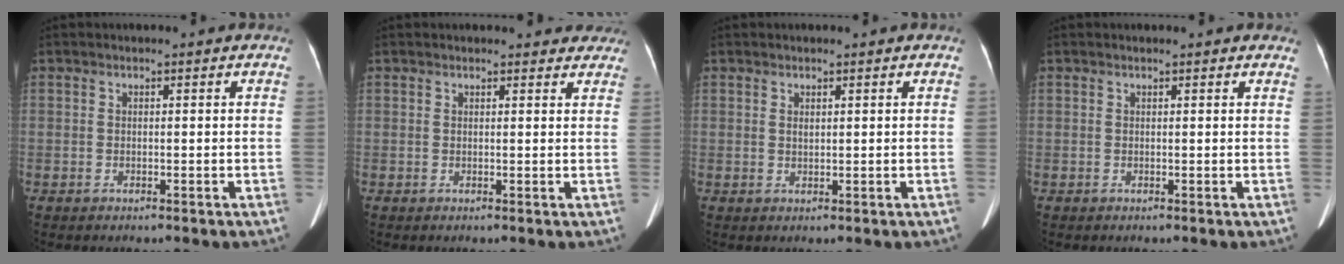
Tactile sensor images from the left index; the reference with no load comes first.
{"total": 5.6, "force": [5.1, 2.1, 0.6], "torque": [0.017, -0.003, 0.036]}
{"total": 0.7, "force": [0.4, 0.4, 0.5], "torque": [-0.010, 0.000, 0.009]}
{"total": 2.9, "force": [2.5, 1.1, 0.9], "torque": [-0.009, 0.014, 0.013]}